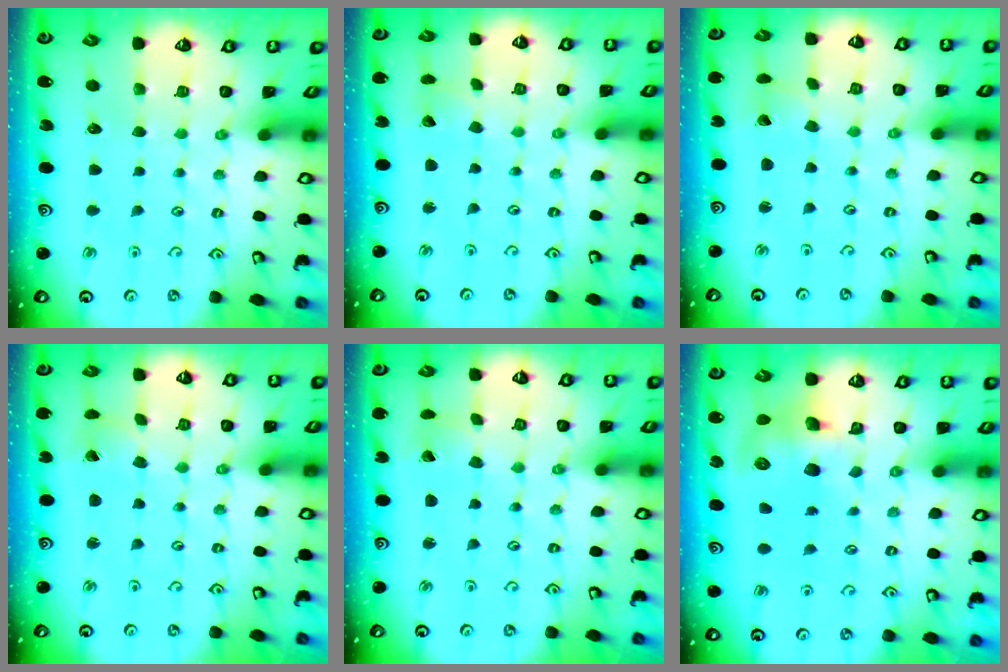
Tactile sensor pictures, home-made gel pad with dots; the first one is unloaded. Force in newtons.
{"total": 3.6, "press": 3.6, "slide": 0.2}
{"total": 2.0, "press": 2.0, "slide": 0.2}
{"total": 1.3, "press": 1.2, "slide": 0.2}
{"total": 2.4, "press": 2.4, "slide": 0.3}
{"total": 11.3, "press": 11.2, "slide": 1.2}